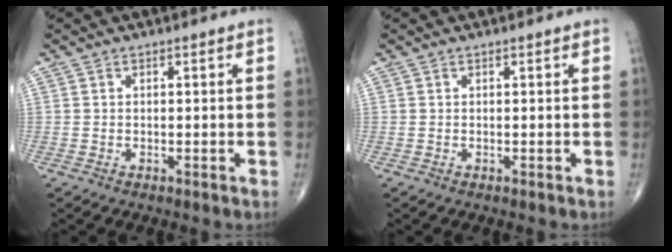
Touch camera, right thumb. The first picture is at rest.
{"total": 0.0}